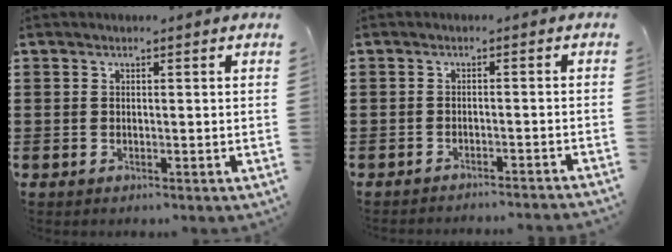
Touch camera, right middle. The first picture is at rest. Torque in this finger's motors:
{"motor_torque": [0.12, -0.09, 0.19, 0.12]}